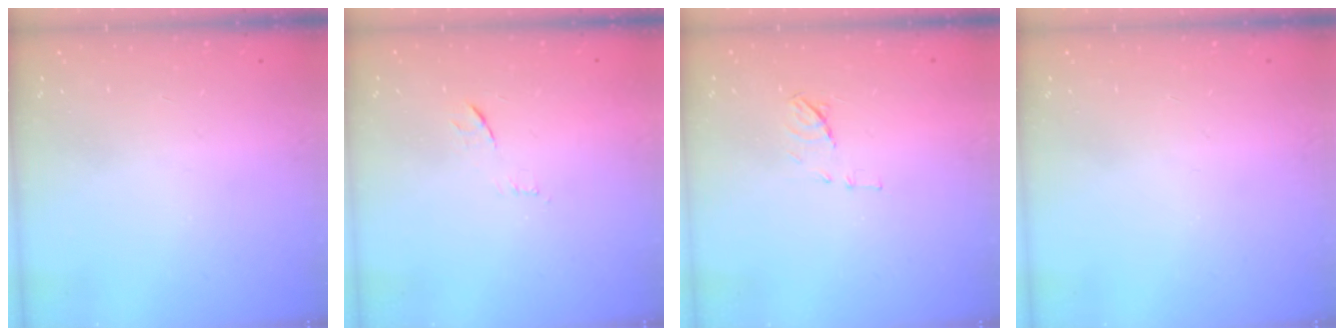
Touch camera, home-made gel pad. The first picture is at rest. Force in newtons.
{"total": 8.1, "press": 8.0, "slide": 0.7}
{"total": 6.9, "press": 6.9, "slide": 0.7}
{"total": 0.0}